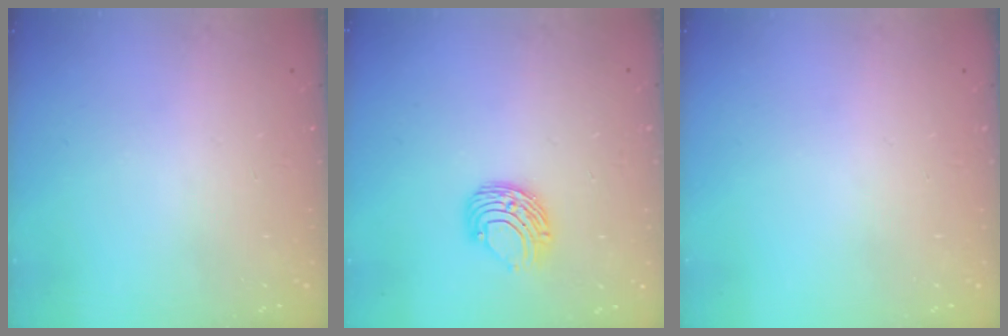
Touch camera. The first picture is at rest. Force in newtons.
{"total": 8.0, "press": 7.9, "slide": 0.4}
{"total": 0.0}